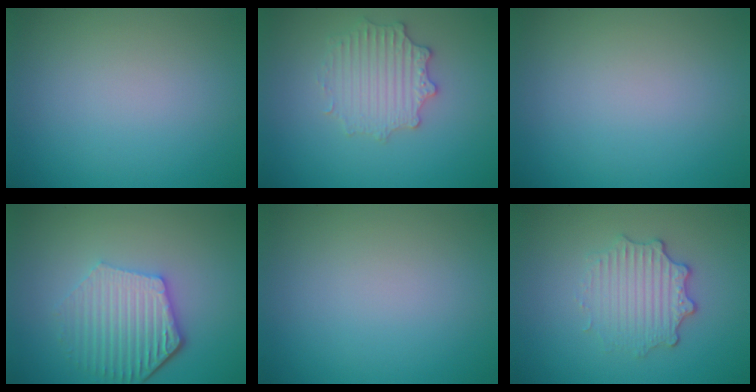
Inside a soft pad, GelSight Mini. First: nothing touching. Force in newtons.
{"total": 2.9, "press": 2.9, "slide": 0.2}
{"total": 0.0}
{"total": 5.4, "press": 4.2, "slide": 3.4}
{"total": 0.0}
{"total": 3.2, "press": 2.8, "slide": 1.6}